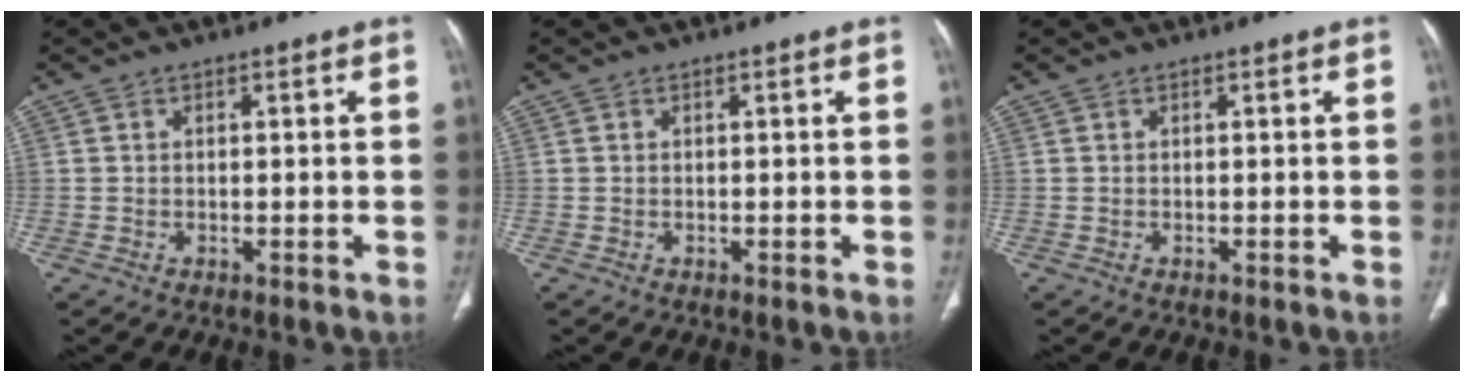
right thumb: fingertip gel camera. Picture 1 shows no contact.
{"total": 0.0}
{"total": 0.0}